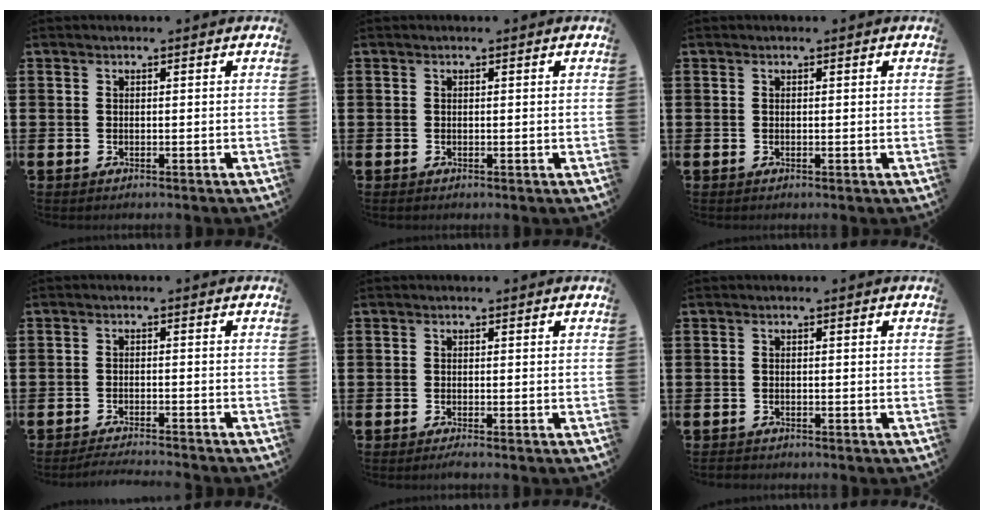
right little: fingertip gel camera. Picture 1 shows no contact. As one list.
[{"total": 0.0}, {"total": 0.0}, {"total": 1.8, "force": [-1.7, -0.2, 0.4], "torque": [-0.007, 0.004, -0.034]}, {"total": 0.7, "force": [-0.5, 0.0, 0.6], "torque": [-0.008, -0.003, -0.009]}, {"total": 0.5, "force": [-0.5, 0.2, 0.0], "torque": [-0.001, 0.000, -0.012]}]